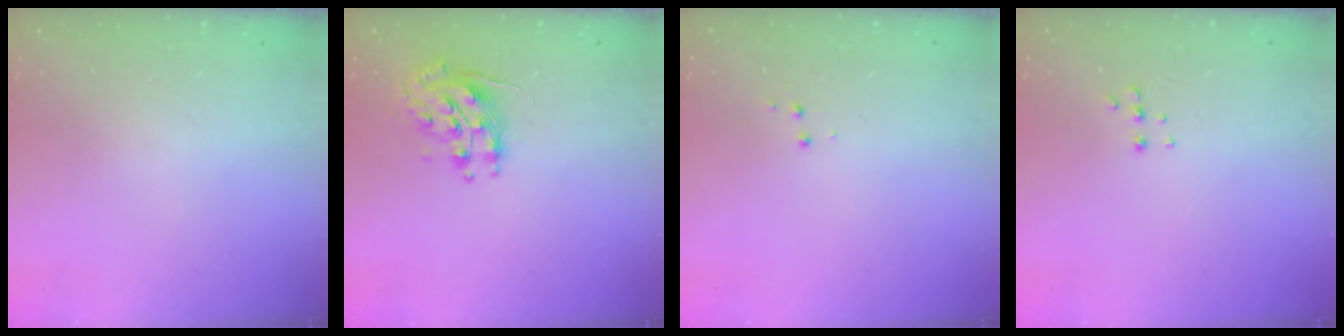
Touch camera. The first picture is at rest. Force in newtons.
{"total": 9.7, "press": 9.7, "slide": 0.8}
{"total": 3.9, "press": 3.9, "slide": 0.5}
{"total": 5.1, "press": 5.0, "slide": 0.7}